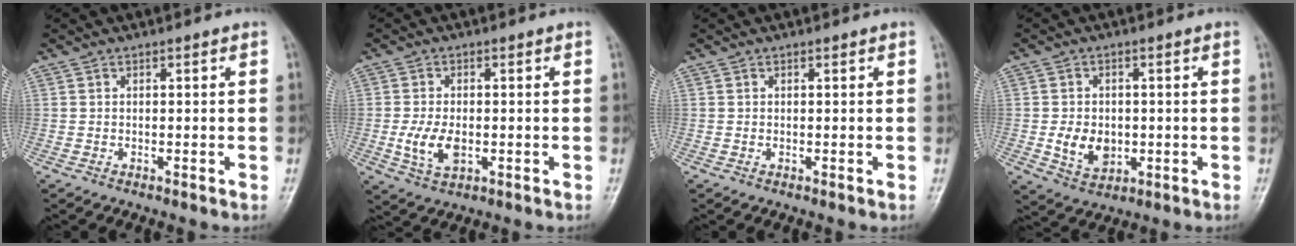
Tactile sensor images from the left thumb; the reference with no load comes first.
{"total": 6.3, "force": [-1.0, 3.7, 5.0], "torque": [-0.098, -0.006, -0.015]}
{"total": 0.0}
{"total": 6.7, "force": [-0.7, 5.1, 4.3], "torque": [-0.056, -0.005, -0.001]}